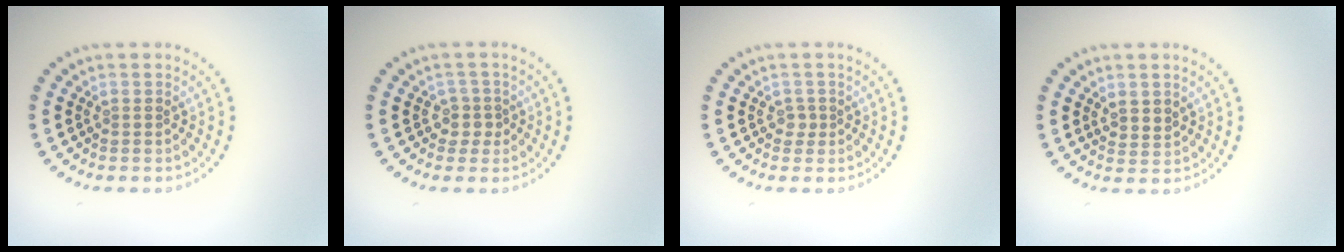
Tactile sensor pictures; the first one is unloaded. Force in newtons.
{"total": 1.7, "press": 1.2, "slide": 1.1}
{"total": 1.0, "press": 0.8, "slide": 0.7}
{"total": 1.6, "press": 1.3, "slide": 1.0}